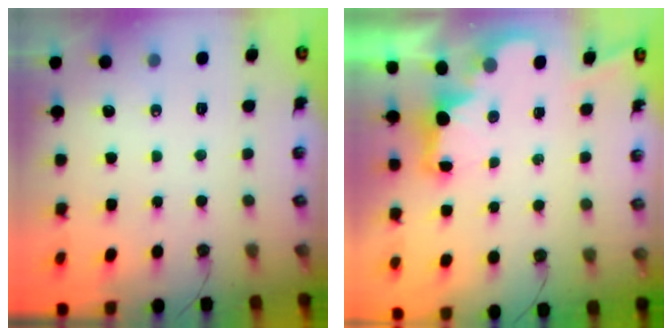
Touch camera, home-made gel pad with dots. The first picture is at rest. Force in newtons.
{"total": 2.3, "press": 2.2, "slide": 0.8}